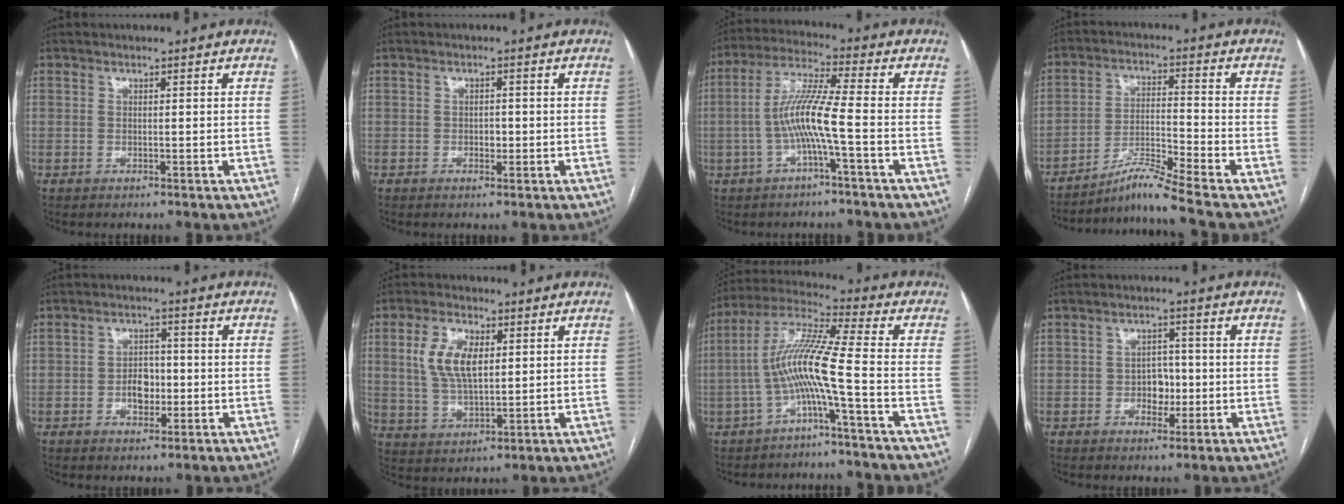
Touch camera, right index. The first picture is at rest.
{"total": 1.6, "force": [-0.3, 1.0, 1.1], "torque": [-0.017, 0.002, -0.004]}
{"total": 8.3, "force": [-2.1, -0.4, 8.0], "torque": [-0.164, 0.016, -0.042]}
{"total": 7.9, "force": [-6.7, -2.4, 3.4], "torque": [-0.070, -0.017, -0.120]}
{"total": 4.4, "force": [-1.0, 2.9, 3.2], "torque": [-0.052, 0.008, -0.013]}
{"total": 8.3, "force": [2.2, 3.8, 7.0], "torque": [-0.149, 0.010, 0.047]}
{"total": 9.8, "force": [-3.0, -0.9, 9.2], "torque": [-0.189, 0.022, -0.064]}
{"total": 4.0, "force": [-0.9, 2.8, 2.7], "torque": [-0.036, 0.010, -0.010]}